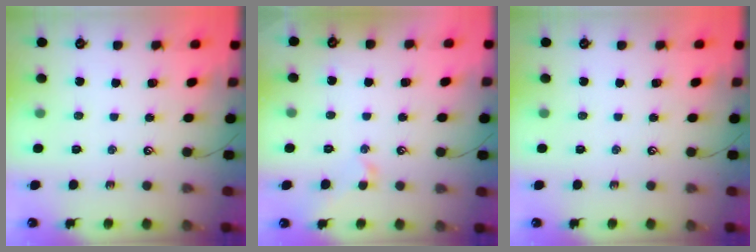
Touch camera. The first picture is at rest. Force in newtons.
{"total": 1.1, "press": 0.8, "slide": 0.7}
{"total": 0.0}